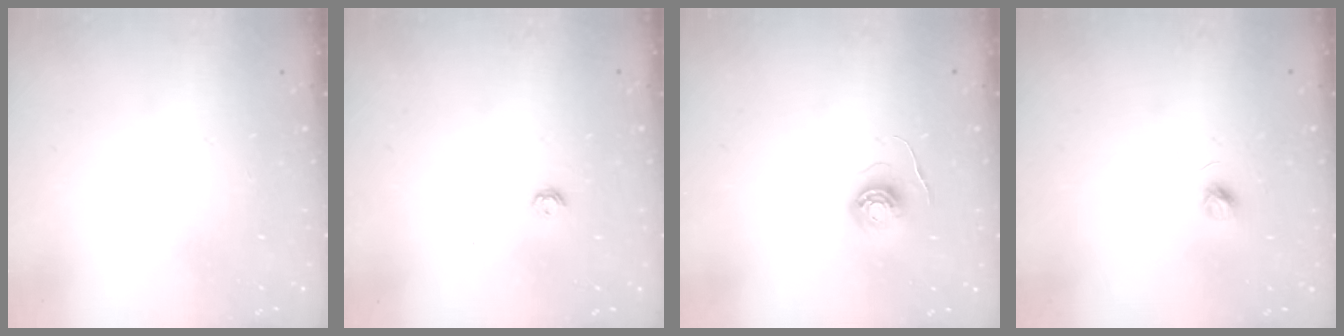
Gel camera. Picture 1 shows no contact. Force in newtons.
{"total": 3.9, "press": 3.9, "slide": 0.5}
{"total": 5.8, "press": 5.8, "slide": 0.3}
{"total": 3.6, "press": 3.6, "slide": 0.4}